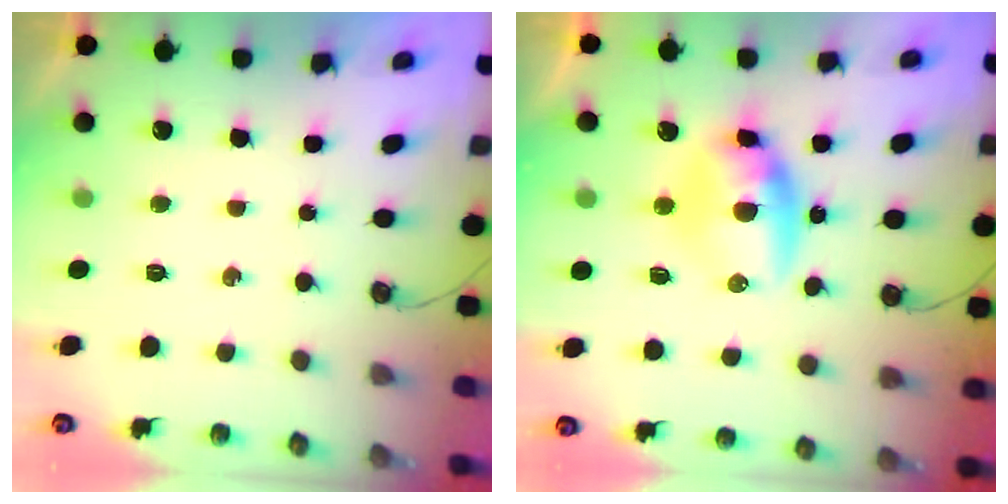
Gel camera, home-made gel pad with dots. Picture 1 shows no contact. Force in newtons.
{"total": 9.7, "press": 9.1, "slide": 3.5}